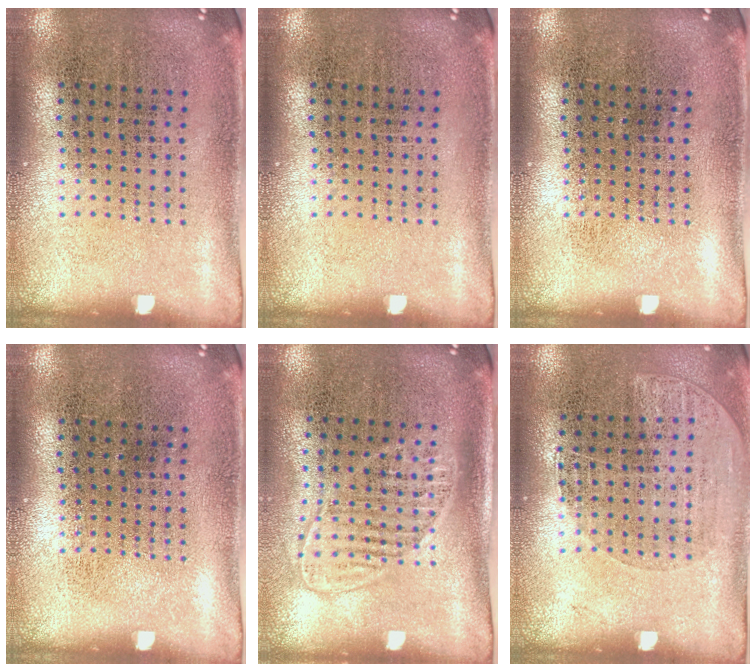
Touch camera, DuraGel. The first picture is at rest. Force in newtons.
{"total": 0.0}
{"total": 0.0}
{"total": 0.0}
{"total": 1.4, "press": 1.1, "slide": 0.7}
{"total": 1.1, "press": 0.9, "slide": 0.6}